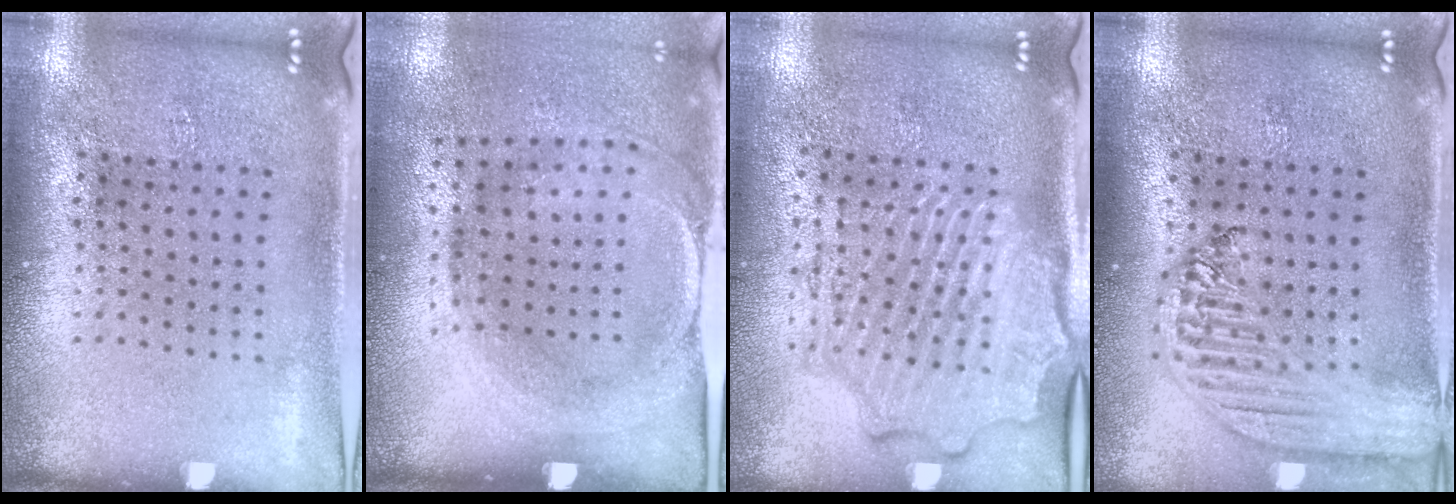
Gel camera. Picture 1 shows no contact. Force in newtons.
{"total": 1.8, "press": 1.2, "slide": 1.3}
{"total": 2.5, "press": 2.3, "slide": 0.8}
{"total": 2.4, "press": 2.1, "slide": 1.2}